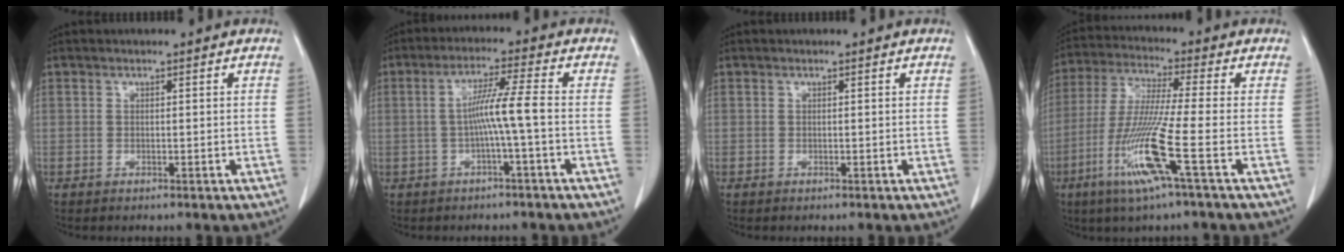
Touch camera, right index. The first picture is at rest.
{"total": 5.8, "force": [-0.8, -1.0, 5.7], "torque": [-0.102, 0.013, -0.013]}
{"total": 0.0}
{"total": 12.4, "force": [-4.8, -1.2, 11.3], "torque": [-0.235, -0.026, -0.101]}